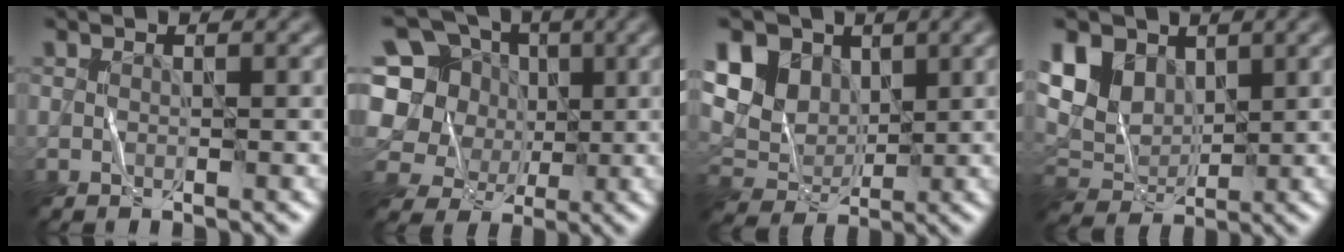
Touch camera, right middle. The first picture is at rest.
{"total": 11.1, "force": [1.0, 10.3, 4.2], "torque": [-0.133, 0.039, -0.011]}
{"total": 9.2, "force": [3.0, 7.2, 5.0], "torque": [-0.110, 0.025, 0.037]}
{"total": 5.9, "force": [2.1, 4.4, 3.3], "torque": [-0.079, 0.000, 0.038]}